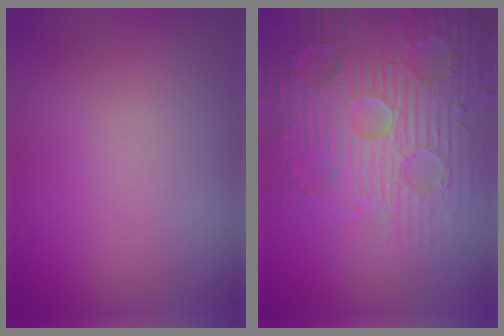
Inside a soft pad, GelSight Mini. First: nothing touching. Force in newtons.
{"total": 8.0, "press": 6.4, "slide": 4.8}